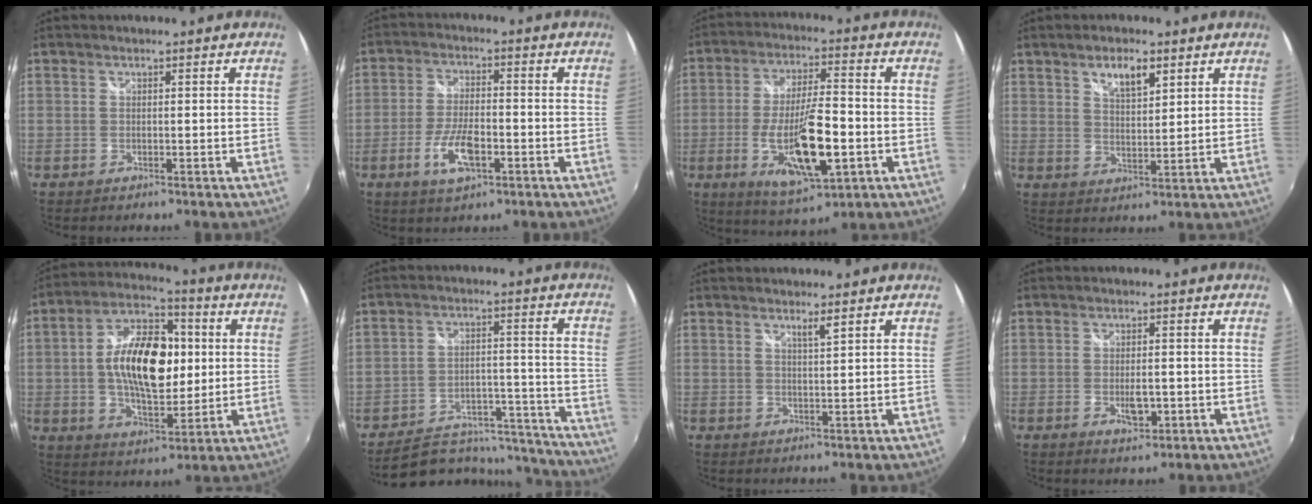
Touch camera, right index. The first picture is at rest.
{"total": 8.2, "force": [-3.5, 3.3, 6.6], "torque": [-0.140, -0.007, -0.063]}
{"total": 15.8, "force": [-4.6, 4.5, 14.5], "torque": [-0.275, -0.021, -0.070]}
{"total": 5.7, "force": [3.5, 2.3, 3.9], "torque": [-0.063, 0.005, 0.061]}
{"total": 17.2, "force": [1.2, 9.2, 14.4], "torque": [-0.254, 0.021, 0.021]}
{"total": 18.1, "force": [-16.1, 7.0, 4.6], "torque": [-0.083, 0.048, -0.202]}
{"total": 1.8, "force": [1.3, -0.3, 1.2], "torque": [-0.020, -0.004, 0.021]}
{"total": 3.9, "force": [-1.1, 2.0, 3.2], "torque": [-0.056, -0.008, -0.015]}